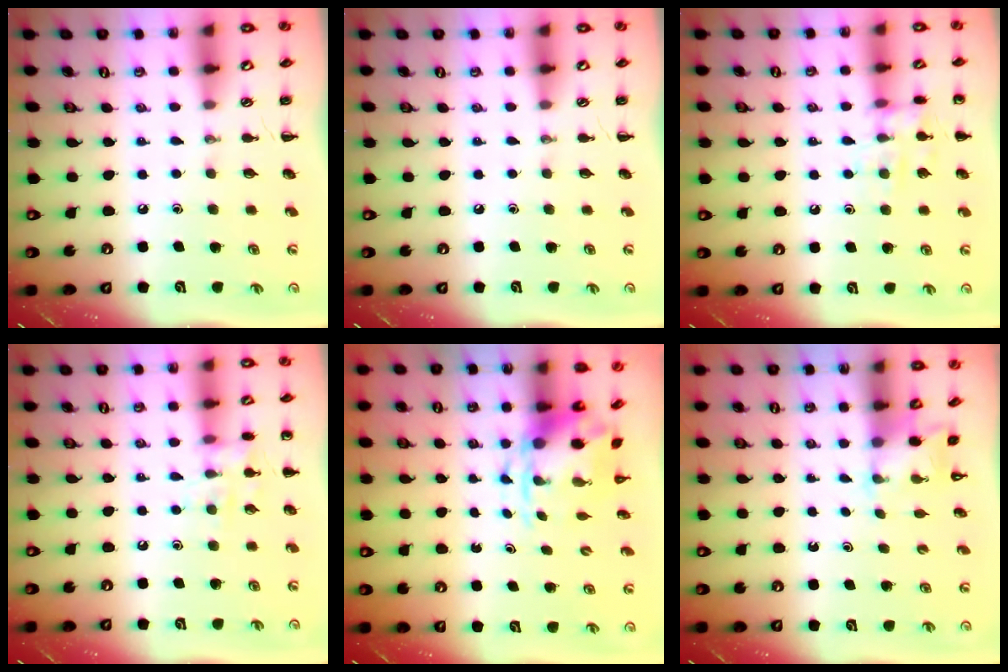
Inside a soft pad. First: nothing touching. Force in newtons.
{"total": 0.0}
{"total": 9.9, "press": 9.8, "slide": 1.2}
{"total": 9.4, "press": 9.4, "slide": 0.6}
{"total": 3.8, "press": 3.7, "slide": 0.9}
{"total": 2.0, "press": 2.0, "slide": 0.5}